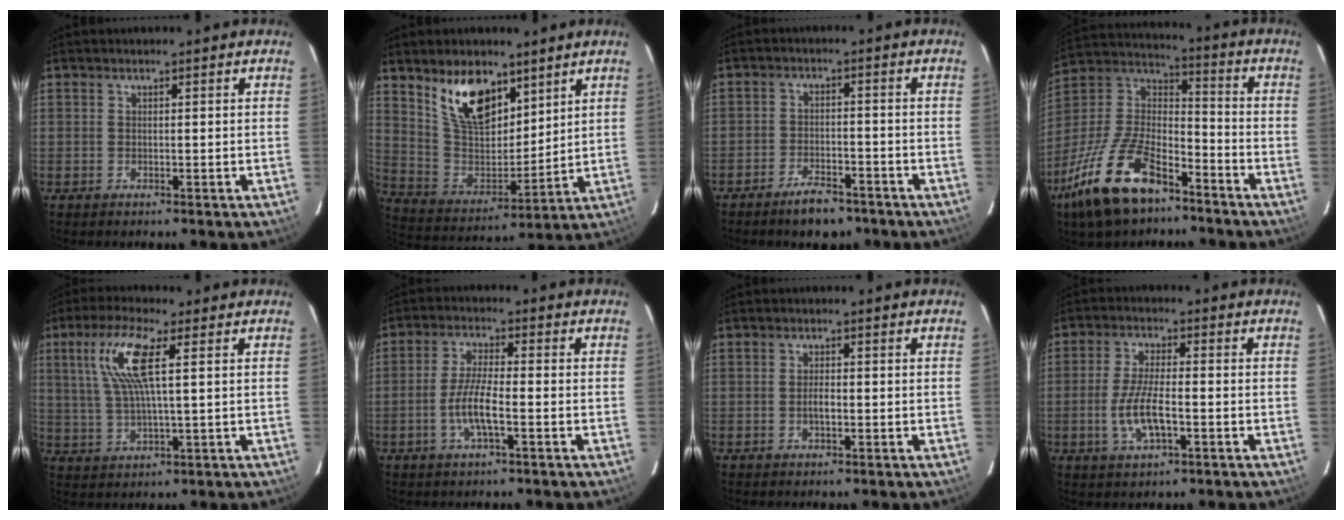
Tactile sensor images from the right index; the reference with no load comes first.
{"total": 14.2, "force": [8.8, 7.3, 8.4], "torque": [-0.158, -0.002, 0.176]}
{"total": 6.8, "force": [-5.2, 2.9, 3.1], "torque": [-0.073, 0.008, -0.078]}
{"total": 20.9, "force": [-12.9, 9.3, 13.6], "torque": [-0.292, -0.010, -0.236]}
{"total": 10.1, "force": [3.1, 1.7, 9.4], "torque": [-0.191, 0.009, 0.064]}
{"total": 6.6, "force": [-2.3, 1.1, 6.0], "torque": [-0.122, -0.002, -0.047]}
{"total": 1.9, "force": [-0.6, 0.7, 1.7], "torque": [-0.031, 0.000, -0.011]}
{"total": 8.0, "force": [-2.5, 2.7, 7.1], "torque": [-0.146, -0.005, -0.046]}